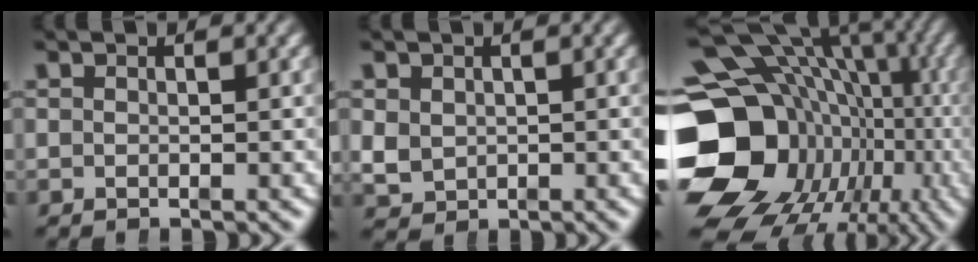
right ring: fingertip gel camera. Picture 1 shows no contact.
{"total": 2.8, "force": [0.0, 2.6, 1.1], "torque": [-0.033, -0.020, 0.015]}
{"total": 23.3, "force": [-3.5, 18.3, 14.0], "torque": [-0.253, -0.073, -0.038]}